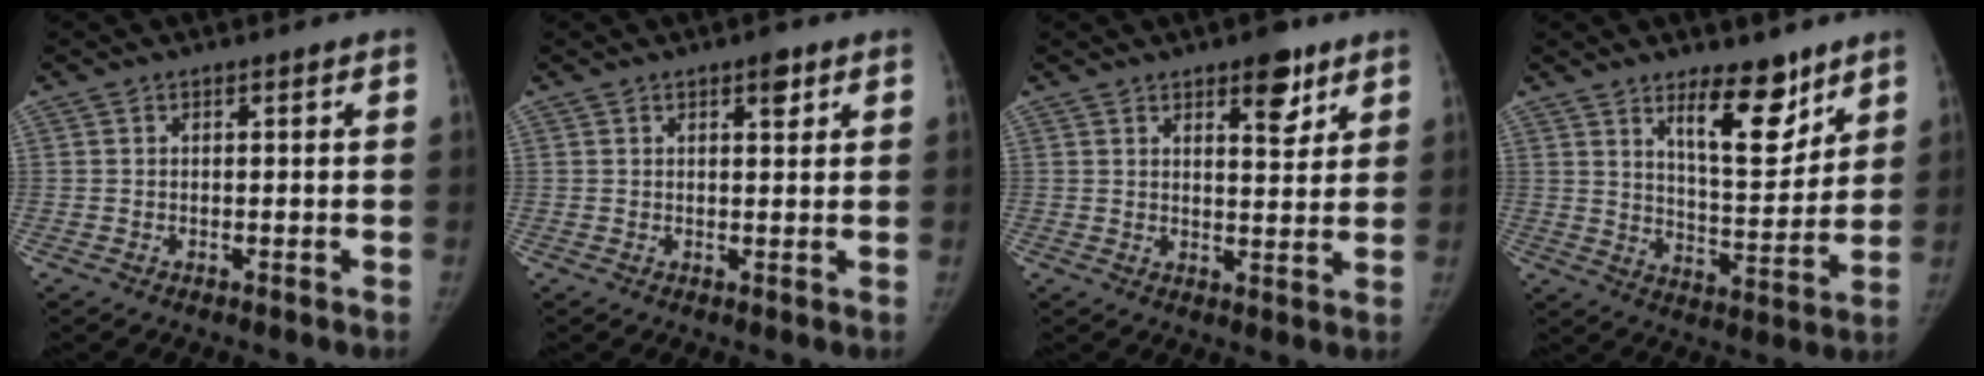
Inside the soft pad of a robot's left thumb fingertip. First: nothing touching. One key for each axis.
{"total": 2.6, "fx": 1.5, "fy": 1.1, "fz": 1.8, "tx": -0.016, "ty": -0.006, "tz": 0.020}
{"total": 6.8, "fx": 4.2, "fy": 2.8, "fz": 4.6, "tx": -0.039, "ty": -0.024, "tz": 0.055}
{"total": 12.3, "fx": 7.9, "fy": 4.7, "fz": 8.2, "tx": -0.093, "ty": -0.062, "tz": 0.131}